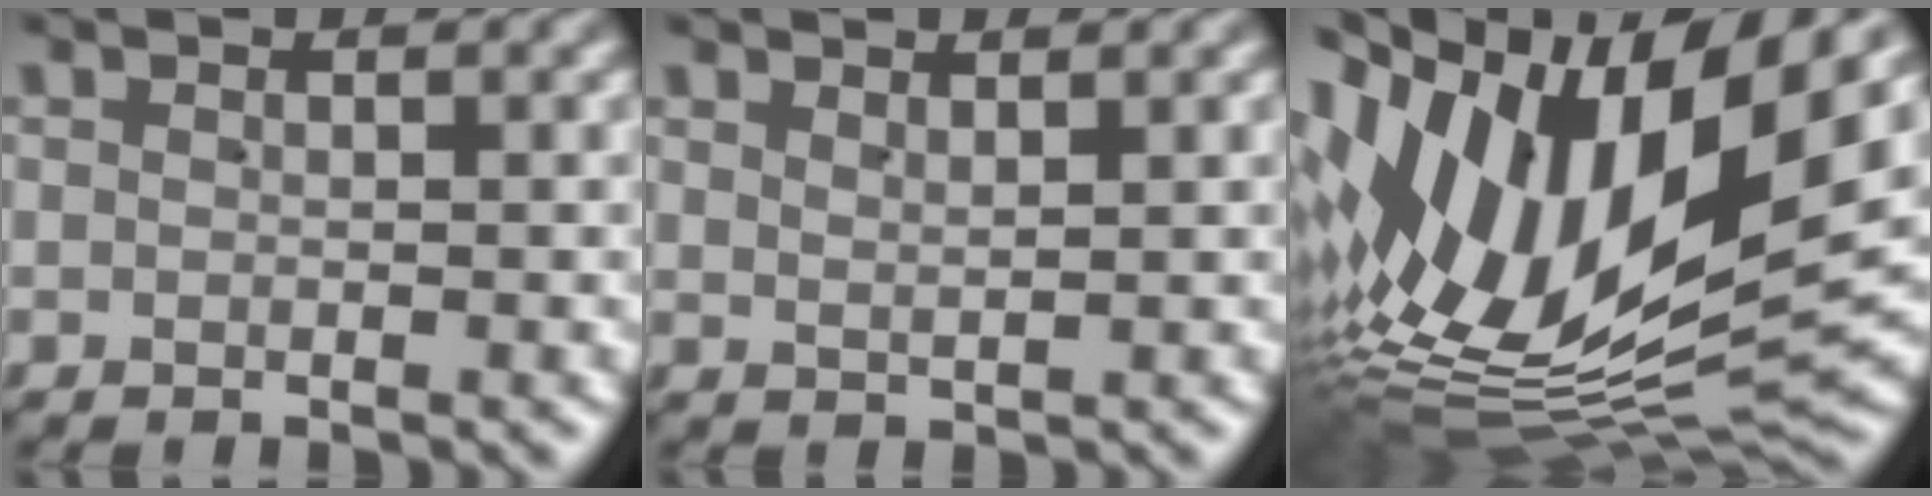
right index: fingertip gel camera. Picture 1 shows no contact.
{"total": 1.6, "force": [1.6, -0.3, 0.2], "torque": [0.000, 0.005, 0.031]}
{"total": 18.7, "force": [0.9, 11.9, 14.4], "torque": [-0.278, -0.012, 0.018]}